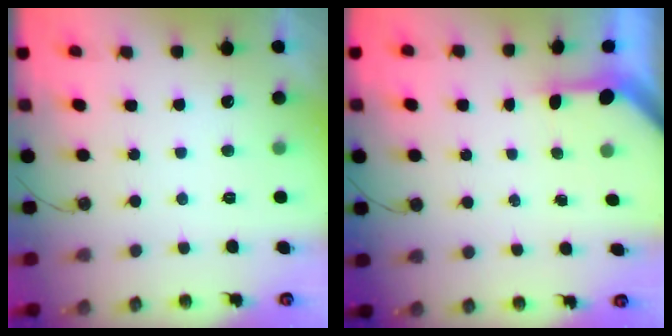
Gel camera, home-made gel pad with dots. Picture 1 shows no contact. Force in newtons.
{"total": 2.9, "press": 2.9, "slide": 0.2}